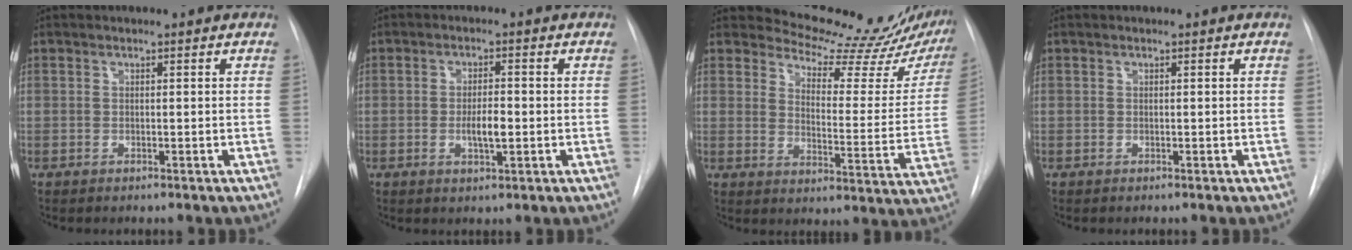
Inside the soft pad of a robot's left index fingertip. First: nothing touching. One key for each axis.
{"total": 3.8, "fx": -1.1, "fy": 1.0, "fz": 3.5, "tx": -0.061, "ty": -0.006, "tz": -0.016}
{"total": 17.8, "fx": 17.0, "fy": 3.1, "fz": 4.4, "tx": -0.048, "ty": -0.094, "tz": 0.194}
{"total": 0.0}